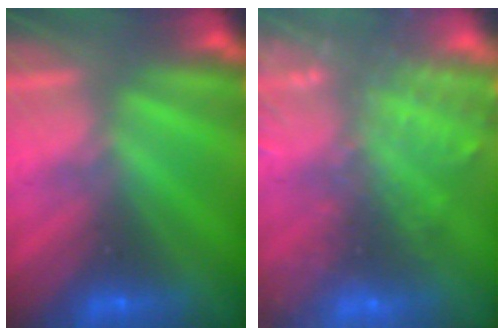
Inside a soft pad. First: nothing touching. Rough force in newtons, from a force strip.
{"total": 9.0}